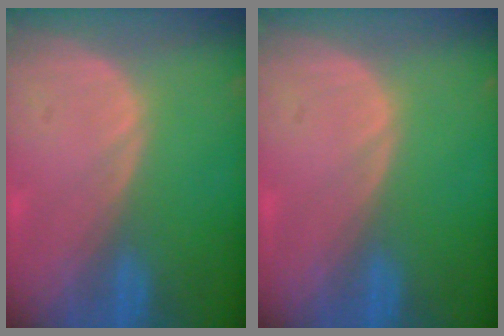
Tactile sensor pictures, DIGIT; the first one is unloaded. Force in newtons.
{"total": 0.0}